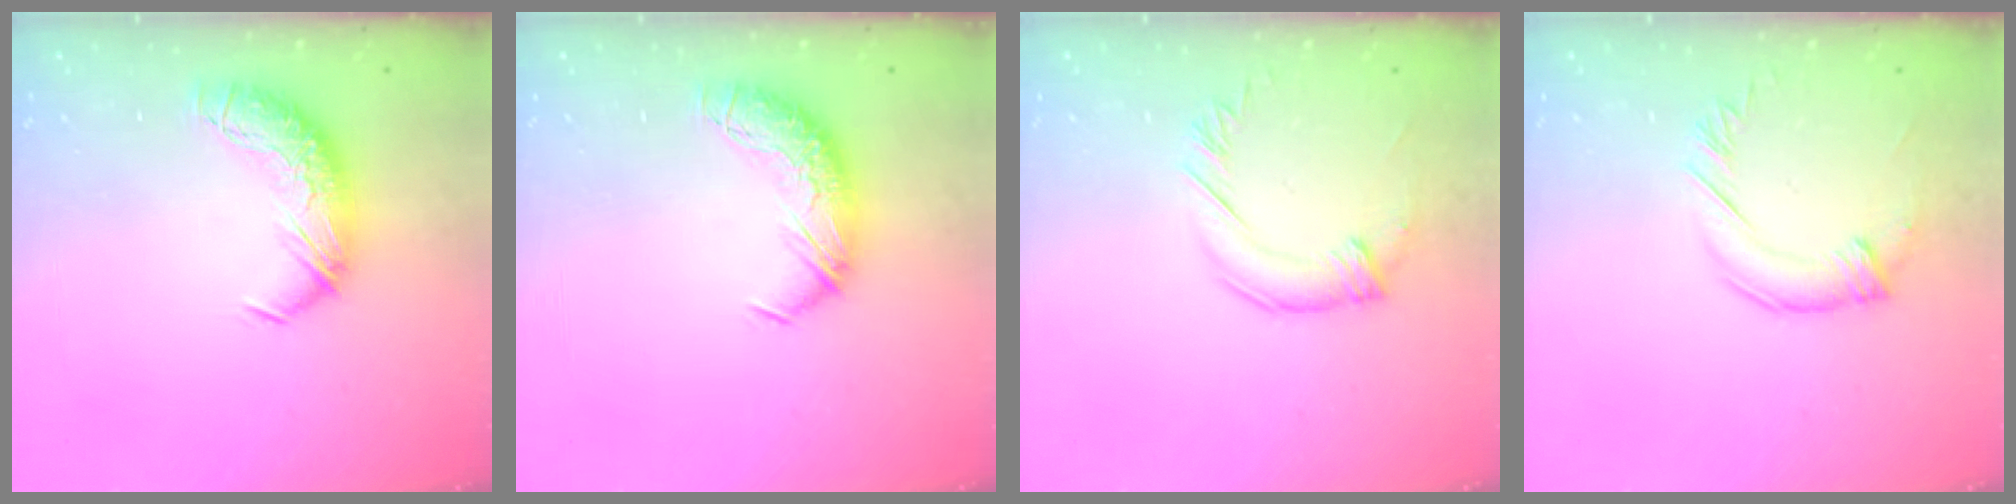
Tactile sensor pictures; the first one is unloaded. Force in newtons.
{"total": 0.0}
{"total": 2.1, "press": 1.8, "slide": 1.0}
{"total": 2.1, "press": 1.8, "slide": 1.0}